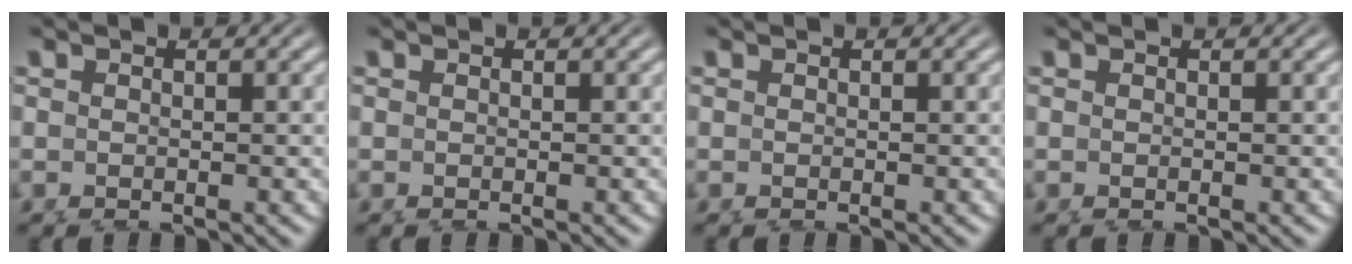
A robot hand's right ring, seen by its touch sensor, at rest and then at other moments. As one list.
[{"total": 0.0}, {"total": 0.0}, {"total": 0.0}]